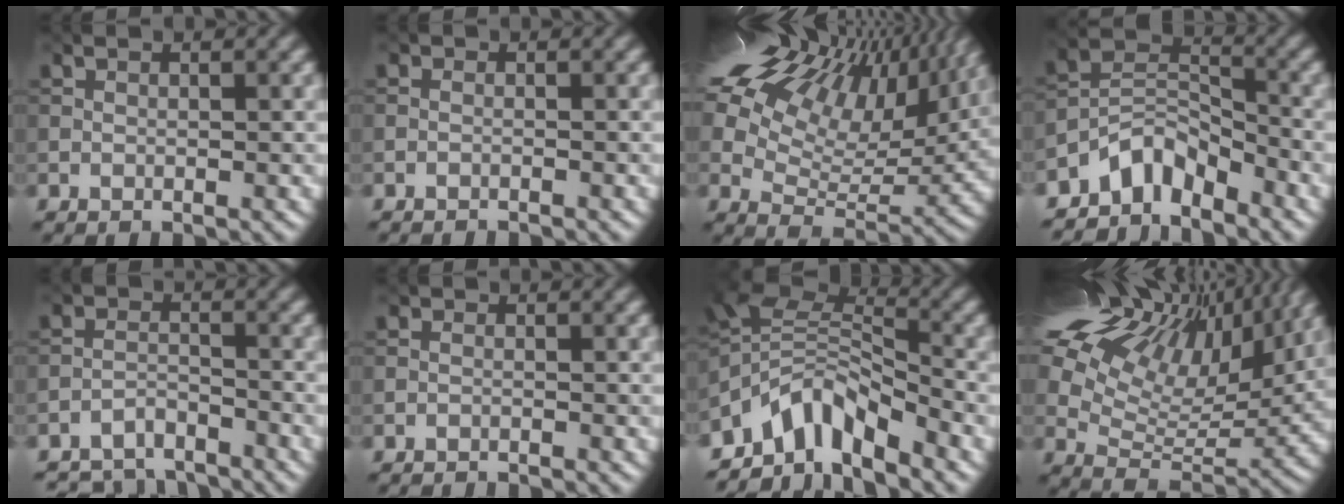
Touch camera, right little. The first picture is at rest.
{"total": 1.5, "force": [-1.4, 0.2, 0.3], "torque": [-0.002, -0.002, -0.022]}
{"total": 20.6, "force": [12.1, 10.1, 13.2], "torque": [-0.252, 0.077, 0.190]}
{"total": 5.0, "force": [-4.2, 2.1, 1.6], "torque": [-0.017, 0.005, -0.093]}
{"total": 5.7, "force": [-5.4, 1.5, 1.0], "torque": [-0.015, -0.010, -0.101]}
{"total": 2.0, "force": [-1.9, 0.2, 0.4], "torque": [-0.009, 0.000, -0.030]}
{"total": 7.5, "force": [-5.1, 3.5, 4.2], "torque": [-0.057, 0.005, -0.111]}
{"total": 19.6, "force": [11.6, 8.9, 13.0], "torque": [-0.250, 0.071, 0.187]}